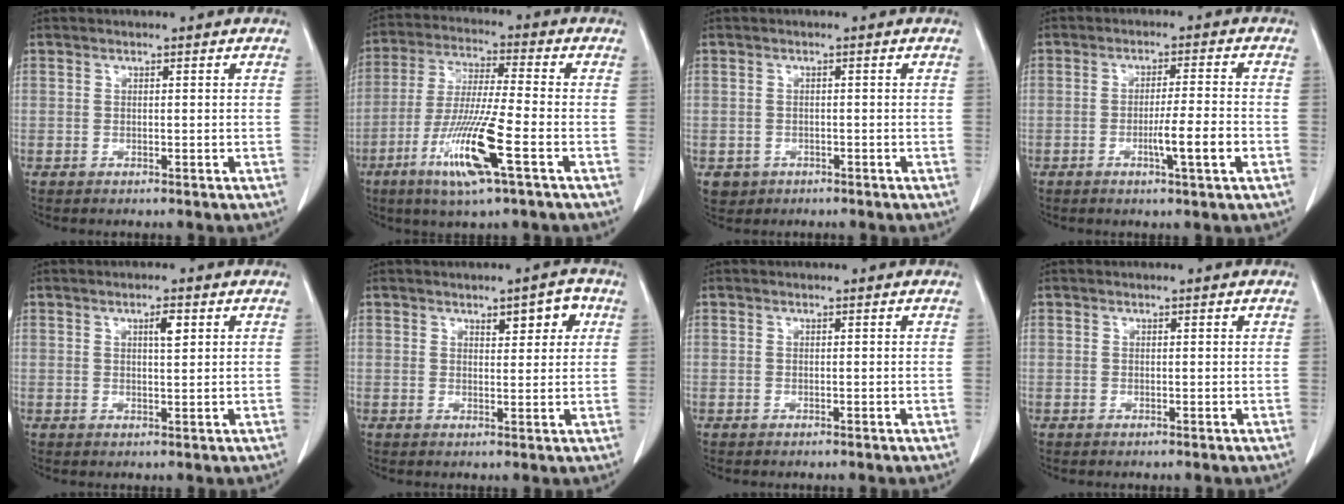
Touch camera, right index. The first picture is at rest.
{"total": 12.9, "force": [-5.3, 0.2, 11.7], "torque": [-0.235, -0.025, -0.101]}
{"total": 2.2, "force": [-1.0, 2.0, 0.3], "torque": [-0.006, 0.004, -0.009]}
{"total": 6.1, "force": [-2.1, -0.3, 5.7], "torque": [-0.089, -0.008, -0.033]}
{"total": 2.7, "force": [1.1, 0.7, 2.3], "torque": [-0.040, -0.002, 0.018]}
{"total": 4.1, "force": [1.9, 1.5, 3.3], "torque": [-0.043, 0.005, 0.027]}
{"total": 0.0}
{"total": 0.0}